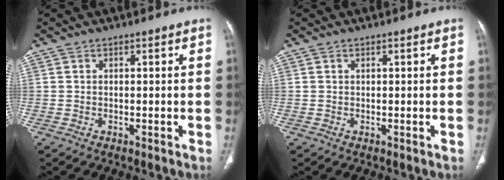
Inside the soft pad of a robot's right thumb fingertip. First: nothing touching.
{"total": 0.0}